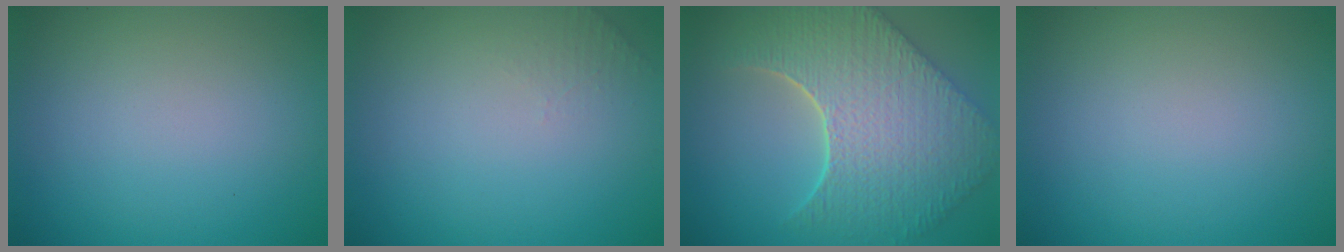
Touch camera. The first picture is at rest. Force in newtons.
{"total": 1.0, "press": 0.9, "slide": 0.3}
{"total": 9.8, "press": 7.0, "slide": 6.9}
{"total": 0.0}